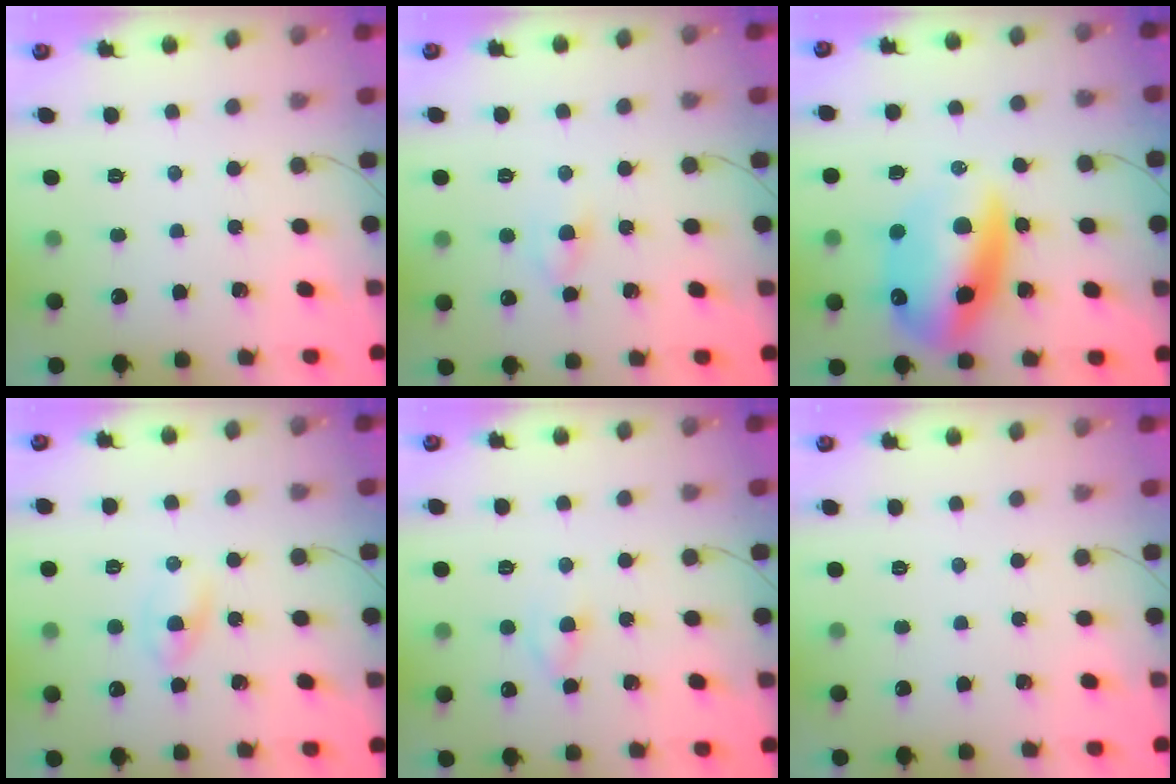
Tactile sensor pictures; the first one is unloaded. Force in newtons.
{"total": 3.7, "press": 3.5, "slide": 1.3}
{"total": 18.5, "press": 17.9, "slide": 4.7}
{"total": 1.9, "press": 1.7, "slide": 0.8}
{"total": 3.3, "press": 3.0, "slide": 1.3}
{"total": 0.0}